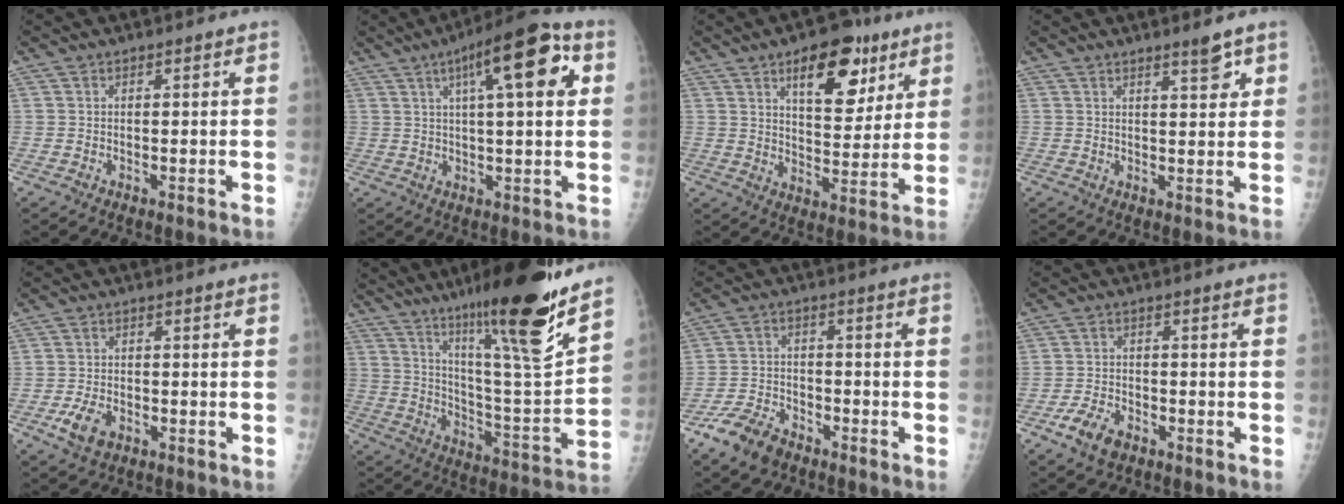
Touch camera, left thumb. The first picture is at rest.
{"total": 14.5, "force": [5.1, 3.9, 13.0], "torque": [-0.175, 0.010, 0.068]}
{"total": 14.0, "force": [7.5, 7.0, 9.6], "torque": [-0.094, -0.034, 0.112]}
{"total": 3.4, "force": [2.3, 0.8, 2.4], "torque": [-0.025, -0.015, 0.033]}
{"total": 5.2, "force": [-2.5, 3.2, 3.2], "torque": [-0.062, 0.008, -0.043]}
{"total": 23.0, "force": [15.8, 2.0, 16.6], "torque": [-0.230, -0.082, 0.260]}
{"total": 8.2, "force": [-5.8, 4.4, 3.6], "torque": [-0.069, 0.022, -0.111]}
{"total": 5.8, "force": [-3.5, 3.4, 3.2], "torque": [-0.060, 0.015, -0.064]}